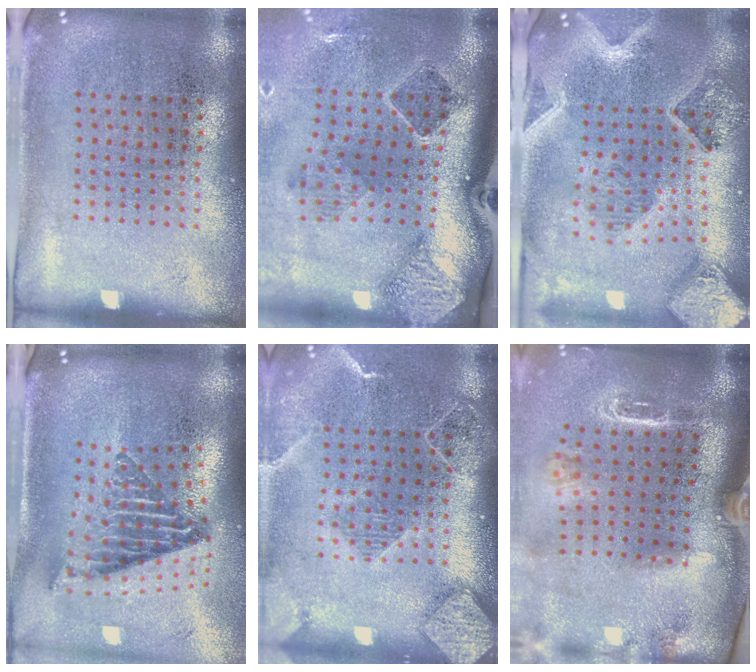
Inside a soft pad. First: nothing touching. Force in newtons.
{"total": 2.3, "press": 1.7, "slide": 1.5}
{"total": 3.0, "press": 2.6, "slide": 1.5}
{"total": 2.6, "press": 1.6, "slide": 2.0}
{"total": 2.3, "press": 2.0, "slide": 1.1}
{"total": 2.6, "press": 1.9, "slide": 1.7}